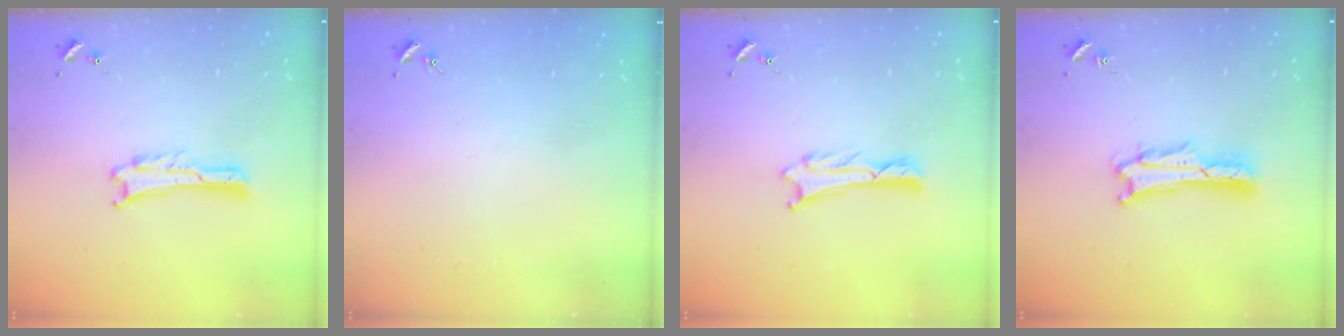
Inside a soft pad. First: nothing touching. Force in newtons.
{"total": 0.0}
{"total": 1.2, "press": 1.2, "slide": 0.0}
{"total": 2.0, "press": 2.0, "slide": 0.3}